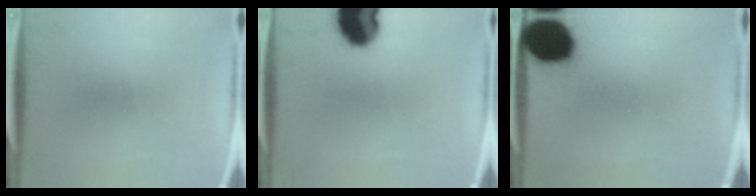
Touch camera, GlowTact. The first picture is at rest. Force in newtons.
{"total": 14.3}
{"total": 17.4}